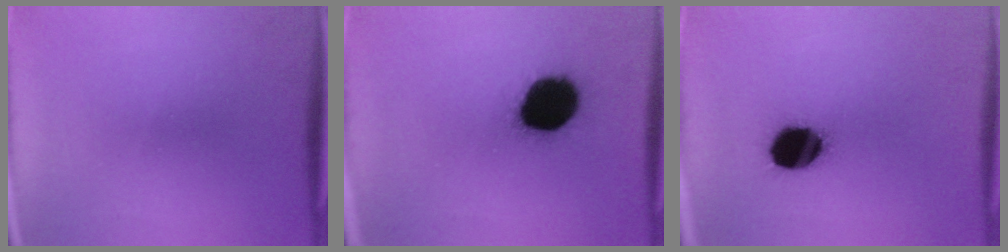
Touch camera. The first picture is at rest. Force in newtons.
{"total": 18.7}
{"total": 14.7}